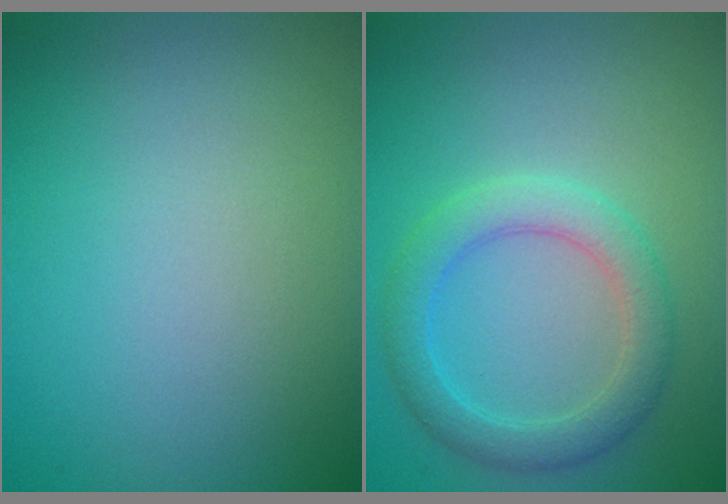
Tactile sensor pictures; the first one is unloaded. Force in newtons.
{"total": 3.6, "press": 3.6, "slide": 0.1}